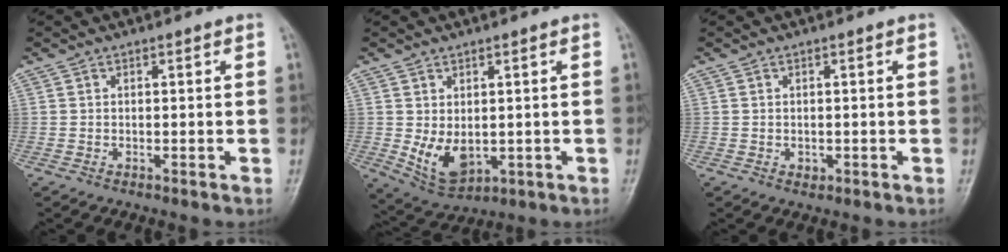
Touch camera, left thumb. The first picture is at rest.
{"total": 7.0, "force": [-0.2, 4.6, 5.3], "torque": [-0.080, -0.014, 0.019]}
{"total": 0.9, "force": [-0.1, 0.8, 0.5], "torque": [-0.005, 0.000, 0.002]}